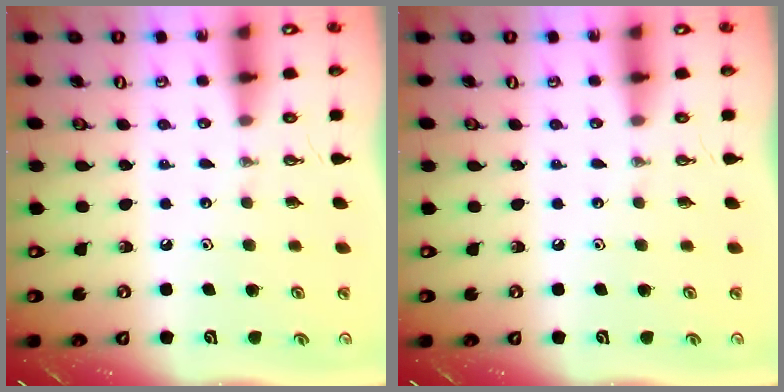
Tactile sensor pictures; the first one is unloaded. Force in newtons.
{"total": 0.0}